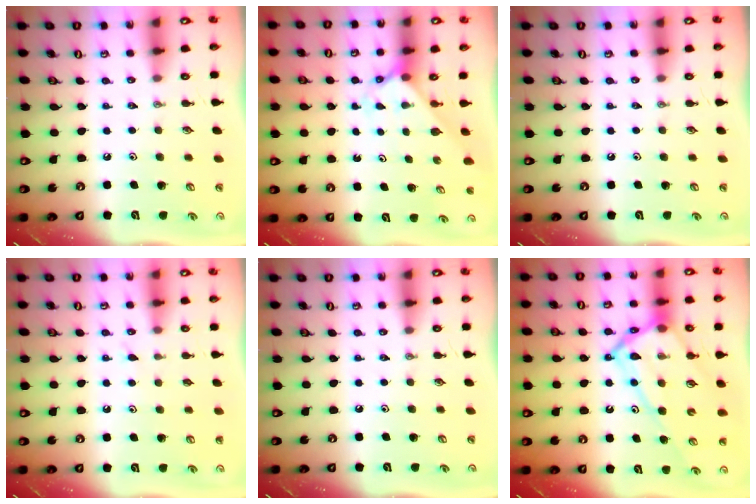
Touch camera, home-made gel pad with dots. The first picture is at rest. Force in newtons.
{"total": 2.5, "press": 2.5, "slide": 0.2}
{"total": 0.0}
{"total": 7.1, "press": 7.1, "slide": 0.5}
{"total": 0.0}
{"total": 18.1, "press": 18.0, "slide": 1.6}